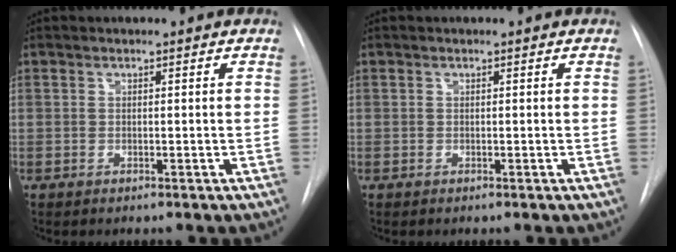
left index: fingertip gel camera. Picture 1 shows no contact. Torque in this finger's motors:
{"motor_torque": [-0.08, -0.10, 0.01, 0.01]}